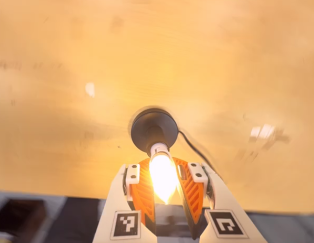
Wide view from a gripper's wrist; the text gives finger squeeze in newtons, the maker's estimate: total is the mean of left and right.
{"total": 15.5, "left": 14.9, "right": 16.1}